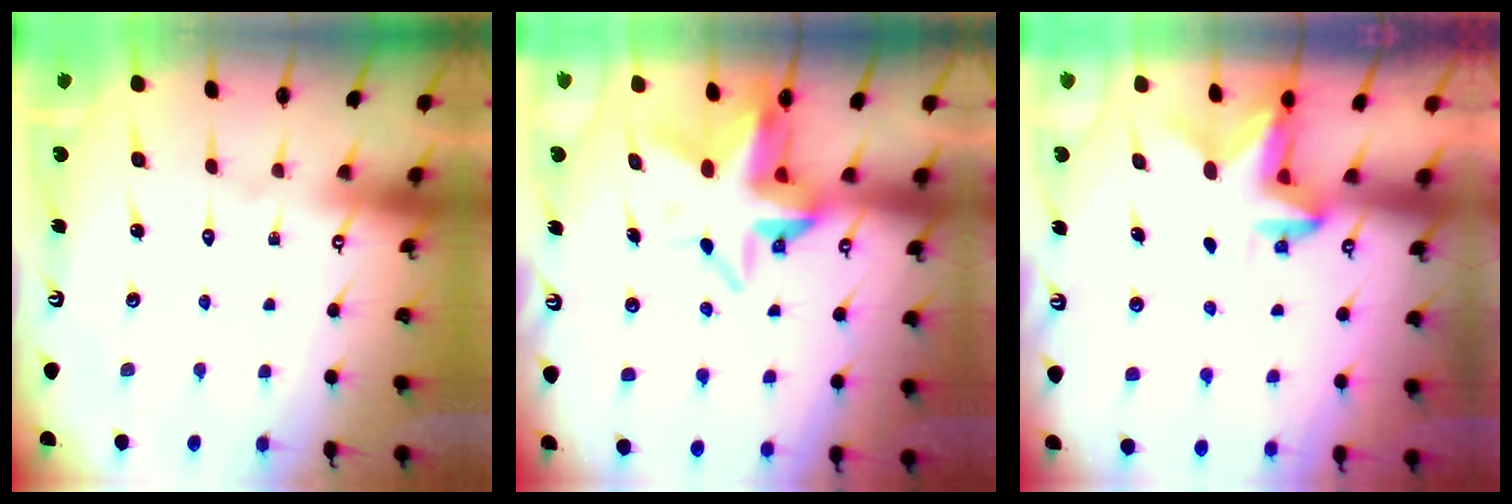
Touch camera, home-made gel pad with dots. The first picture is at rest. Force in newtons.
{"total": 7.5, "press": 7.4, "slide": 1.2}
{"total": 2.9, "press": 2.9, "slide": 0.5}